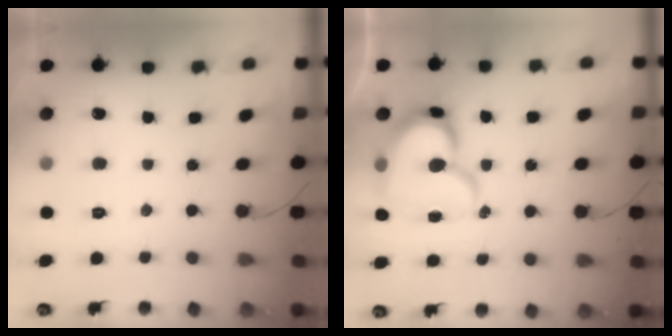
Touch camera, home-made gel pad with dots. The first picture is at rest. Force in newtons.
{"total": 15.1, "press": 15.0, "slide": 1.2}